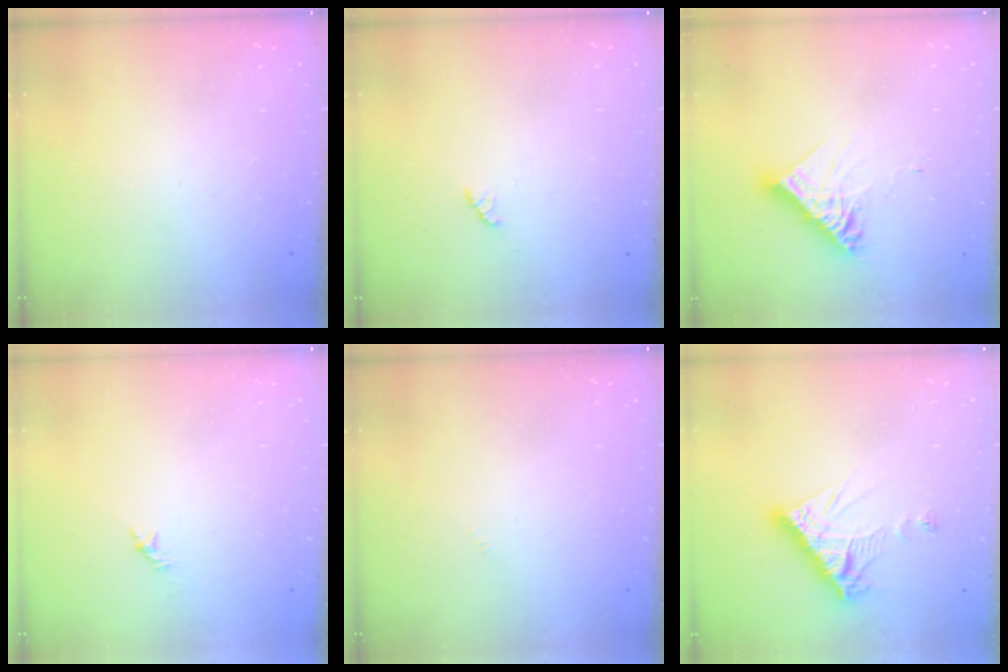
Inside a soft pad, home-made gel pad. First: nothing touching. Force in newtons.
{"total": 3.4, "press": 3.4, "slide": 0.4}
{"total": 12.1, "press": 12.0, "slide": 1.1}
{"total": 0.0}
{"total": 0.0}
{"total": 10.5, "press": 10.5, "slide": 0.8}